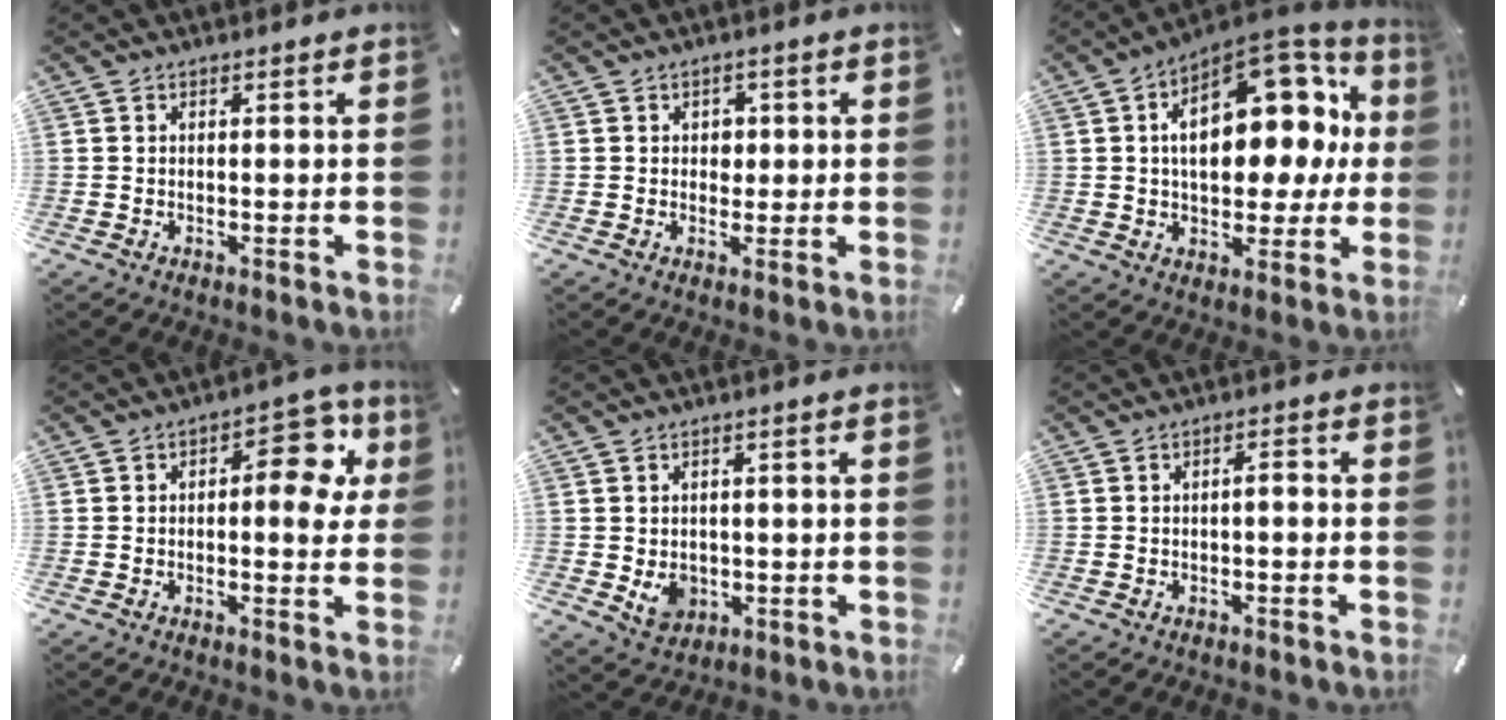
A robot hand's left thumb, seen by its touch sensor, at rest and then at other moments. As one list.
[{"total": 2.7, "force": [0.2, 2.4, 1.2], "torque": [-0.003, -0.003, -0.005]}, {"total": 21.2, "force": [5.9, 12.2, 16.3], "torque": [-0.231, -0.036, 0.098]}, {"total": 11.4, "force": [2.0, 5.8, 9.6], "torque": [-0.106, -0.015, 0.027]}, {"total": 5.5, "force": [-0.7, 4.7, 2.6], "torque": [-0.029, 0.001, -0.011]}, {"total": 2.2, "force": [-1.3, 0.7, 1.6], "torque": [-0.028, 0.009, -0.027]}]